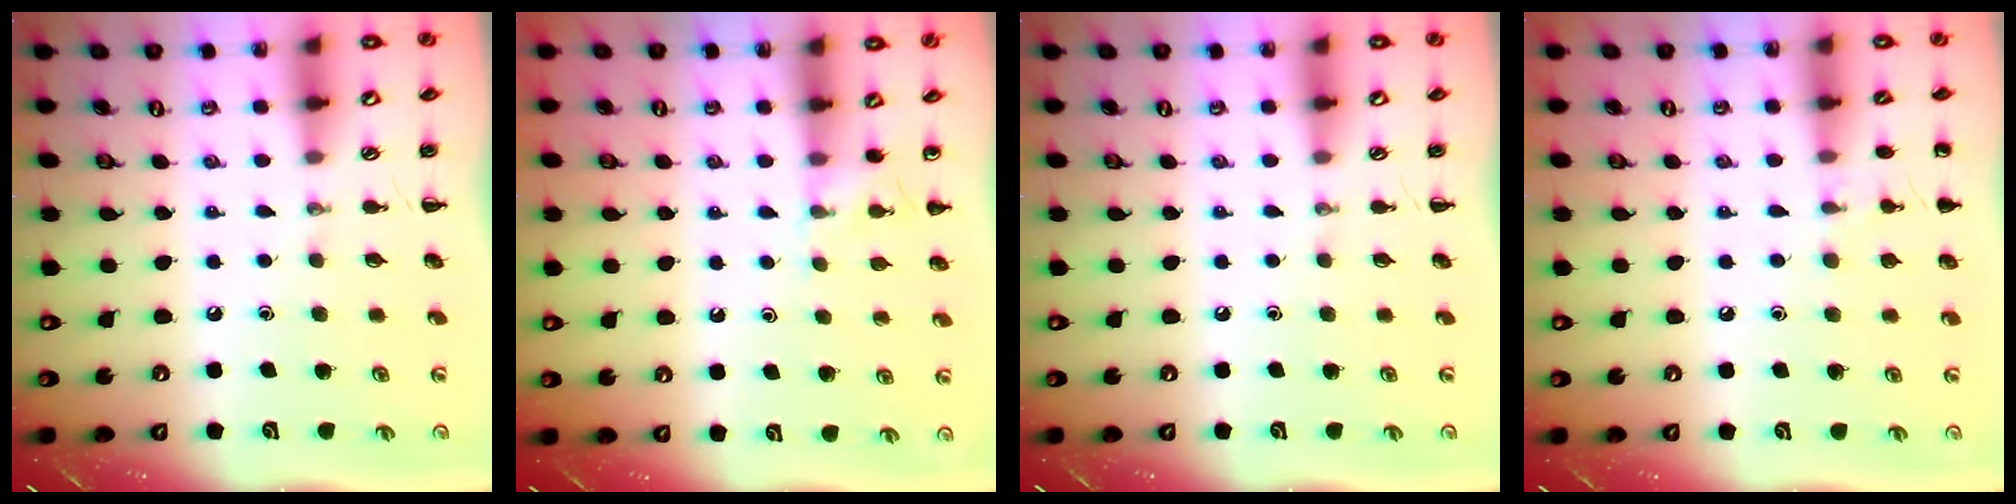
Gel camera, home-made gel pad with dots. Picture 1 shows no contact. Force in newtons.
{"total": 5.5, "press": 5.1, "slide": 2.0}
{"total": 0.0}
{"total": 5.6, "press": 5.3, "slide": 1.6}